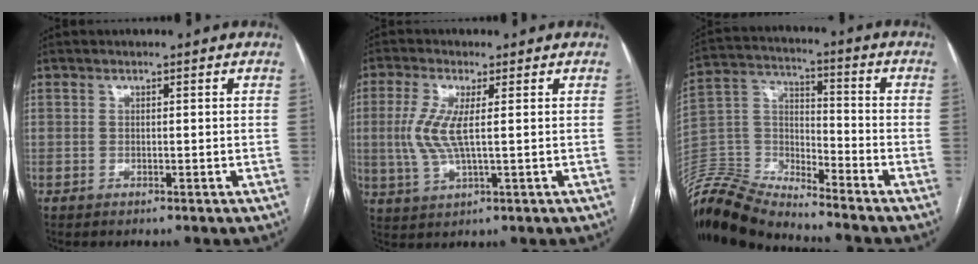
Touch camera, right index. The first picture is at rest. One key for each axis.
{"total": 6.4, "fx": 0.6, "fy": 1.2, "fz": 6.2, "tx": -0.154, "ty": -0.003, "tz": 0.012}
{"total": 14.1, "fx": -13.8, "fy": 1.5, "fz": 2.2, "tx": -0.047, "ty": 0.040, "tz": -0.266}